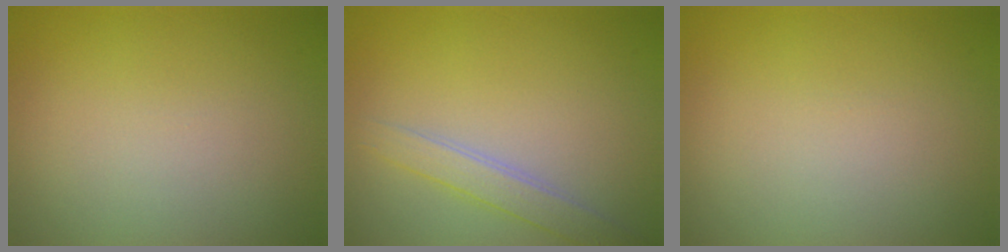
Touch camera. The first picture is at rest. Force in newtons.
{"total": 2.3, "press": 2.3, "slide": 0.1}
{"total": 0.0}